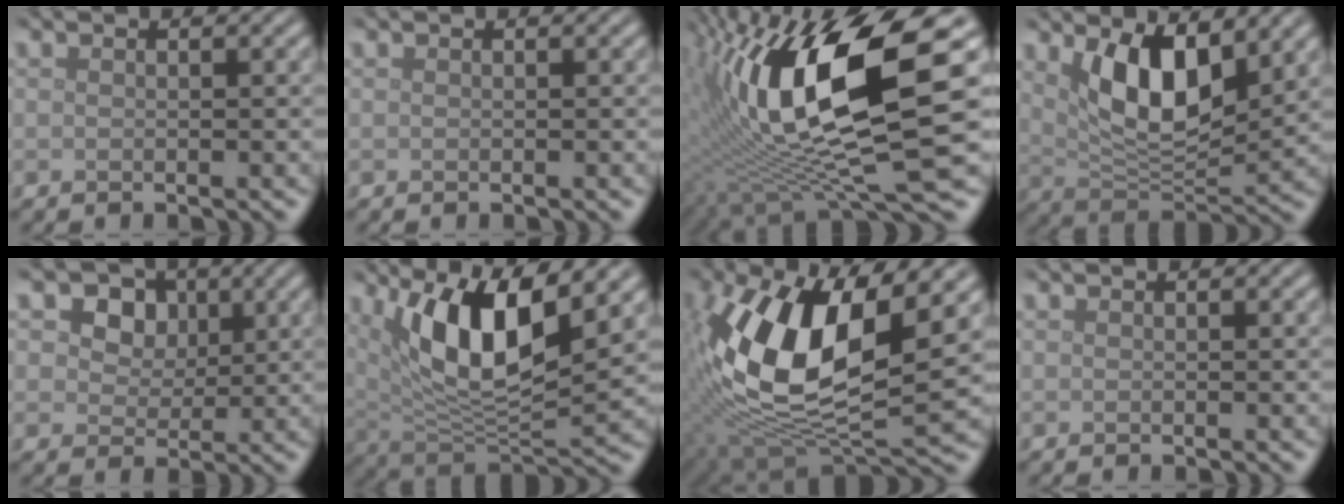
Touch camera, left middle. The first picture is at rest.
{"total": 0.0}
{"total": 15.6, "force": [2.8, 4.9, 14.5], "torque": [-0.272, -0.009, 0.057]}
{"total": 7.6, "force": [2.9, 3.2, 6.3], "torque": [-0.114, -0.012, 0.056]}
{"total": 9.6, "force": [4.8, 6.9, 4.6], "torque": [-0.084, 0.019, 0.062]}
{"total": 10.2, "force": [4.2, 3.7, 8.5], "torque": [-0.153, -0.009, 0.075]}
{"total": 14.8, "force": [2.7, 6.8, 12.9], "torque": [-0.267, -0.010, 0.047]}
{"total": 0.0}